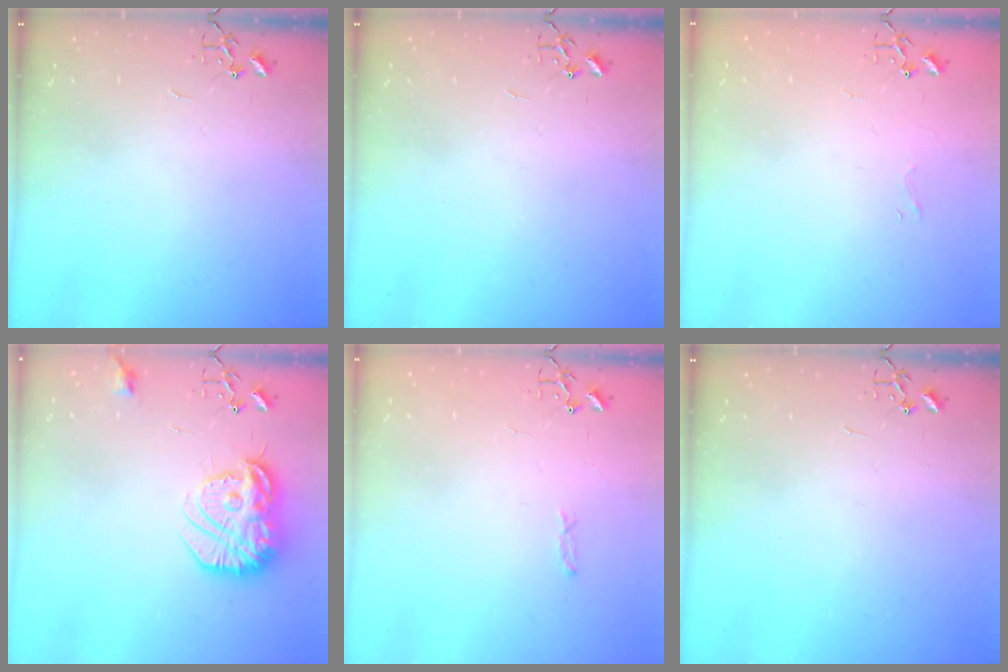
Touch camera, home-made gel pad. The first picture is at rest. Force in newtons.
{"total": 0.0}
{"total": 3.4, "press": 3.4, "slide": 0.3}
{"total": 17.6, "press": 17.6, "slide": 1.3}
{"total": 3.3, "press": 3.3, "slide": 0.4}
{"total": 0.0}